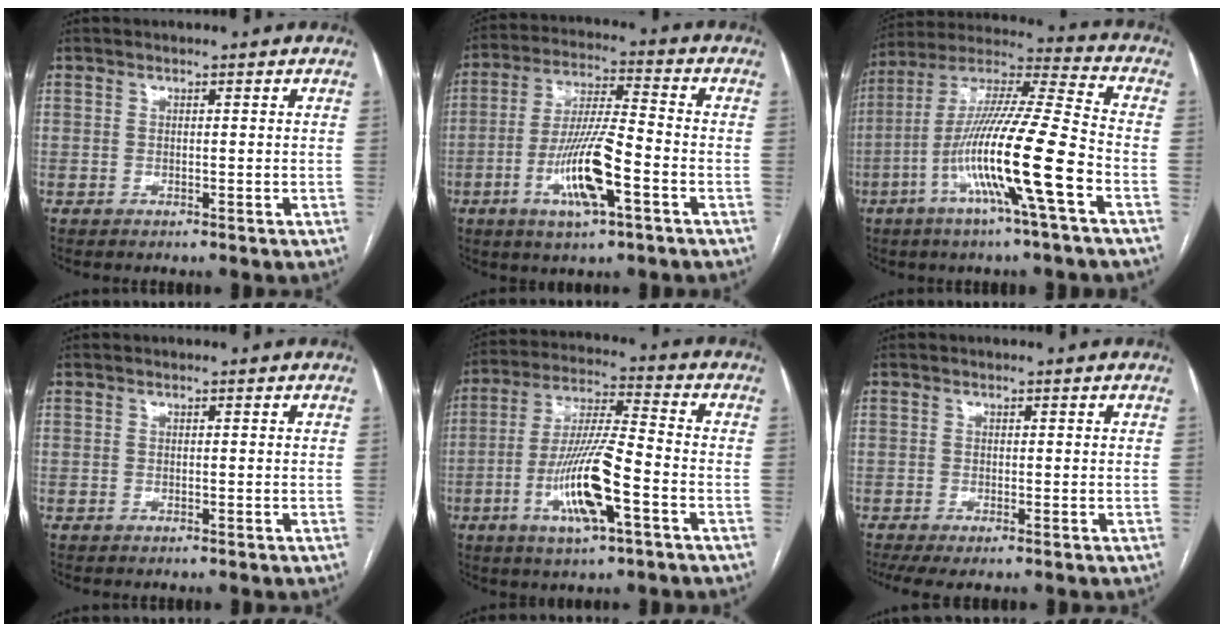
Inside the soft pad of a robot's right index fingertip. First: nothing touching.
{"total": 12.2, "force": [-4.6, 1.8, 11.1], "torque": [-0.219, -0.006, -0.083]}
{"total": 17.7, "force": [-6.2, -0.4, 16.5], "torque": [-0.315, -0.004, -0.121]}
{"total": 0.0}
{"total": 13.3, "force": [-4.8, 1.8, 12.3], "torque": [-0.245, -0.007, -0.086]}
{"total": 3.3, "force": [-1.7, 1.1, 2.7], "torque": [-0.051, -0.008, -0.029]}